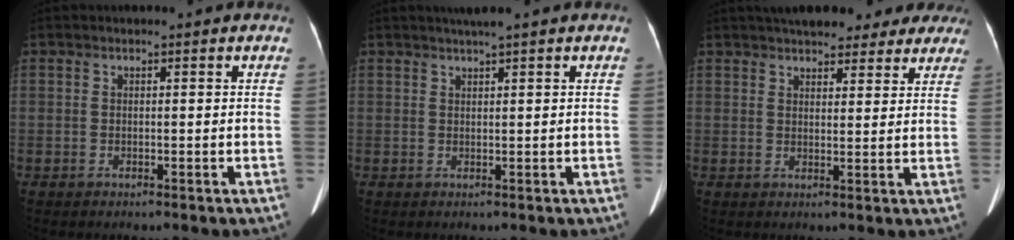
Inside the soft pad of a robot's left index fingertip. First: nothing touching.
{"total": 2.2, "force": [1.6, -0.4, 1.4], "torque": [-0.022, 0.009, 0.030]}
{"total": 17.1, "force": [14.4, 5.7, 7.1], "torque": [-0.088, 0.033, 0.173]}